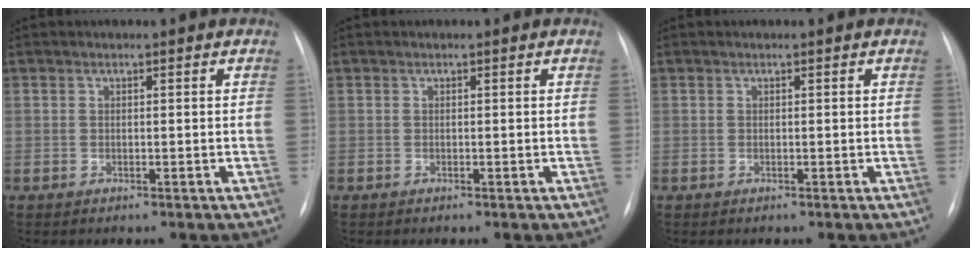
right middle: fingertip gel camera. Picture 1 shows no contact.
{"total": 0.0}
{"total": 0.0}